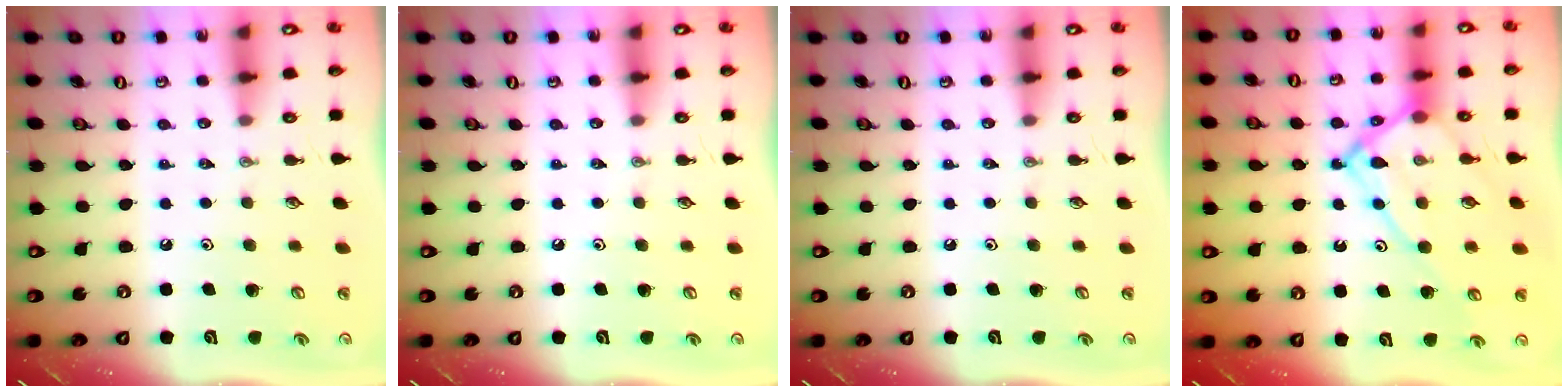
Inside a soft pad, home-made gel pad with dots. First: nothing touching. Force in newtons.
{"total": 0.0}
{"total": 0.0}
{"total": 17.1, "press": 17.0, "slide": 1.7}